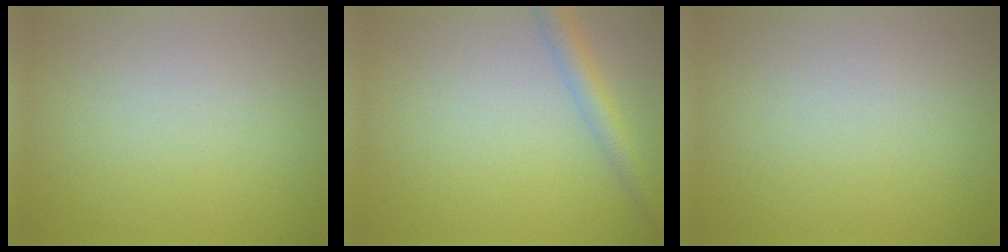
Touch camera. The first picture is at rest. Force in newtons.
{"total": 2.8, "press": 2.8, "slide": 0.1}
{"total": 0.0}